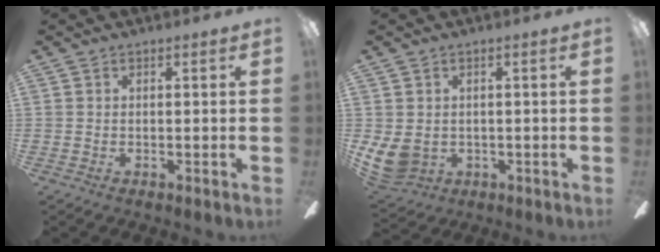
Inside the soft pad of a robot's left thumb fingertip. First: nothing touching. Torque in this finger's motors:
{"motor_torque": [0.67, 1.06, 0.56, -0.33, 0.03]}